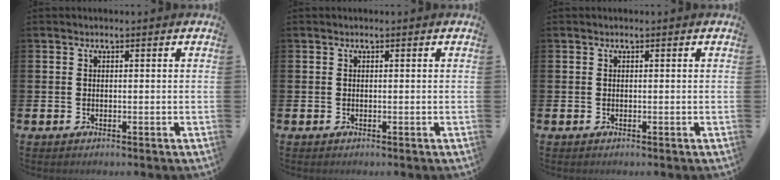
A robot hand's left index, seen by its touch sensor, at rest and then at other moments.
{"total": 0.0}
{"total": 0.0}